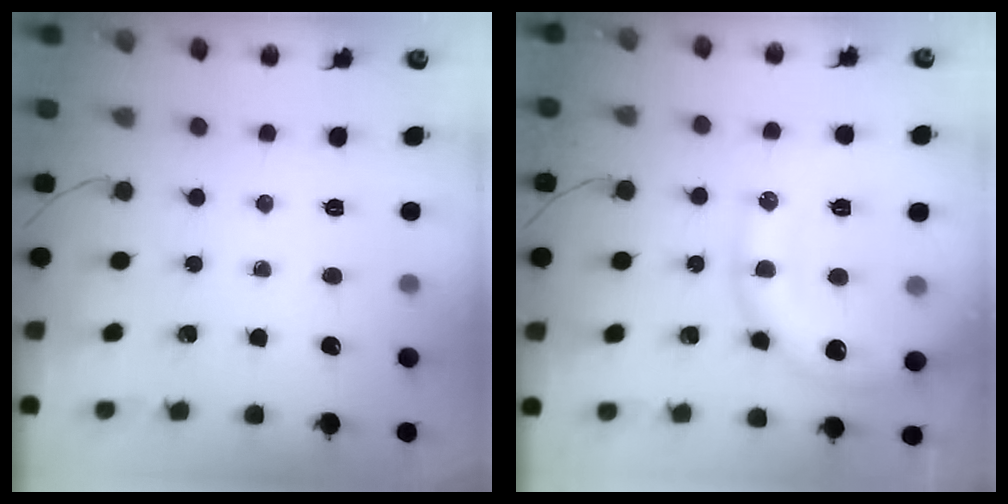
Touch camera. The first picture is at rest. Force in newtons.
{"total": 16.8, "press": 16.8, "slide": 0.8}